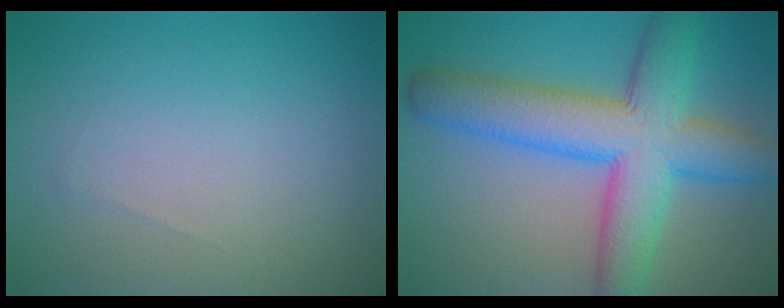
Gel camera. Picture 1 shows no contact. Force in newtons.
{"total": 9.5, "press": 9.4, "slide": 0.3}